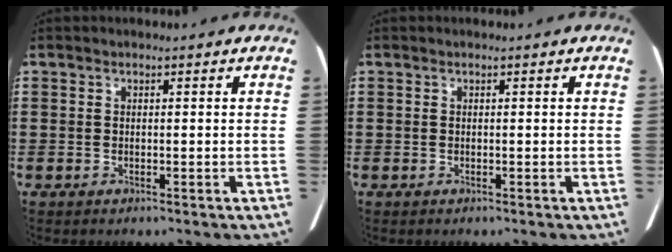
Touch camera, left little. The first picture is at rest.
{"total": 0.0}